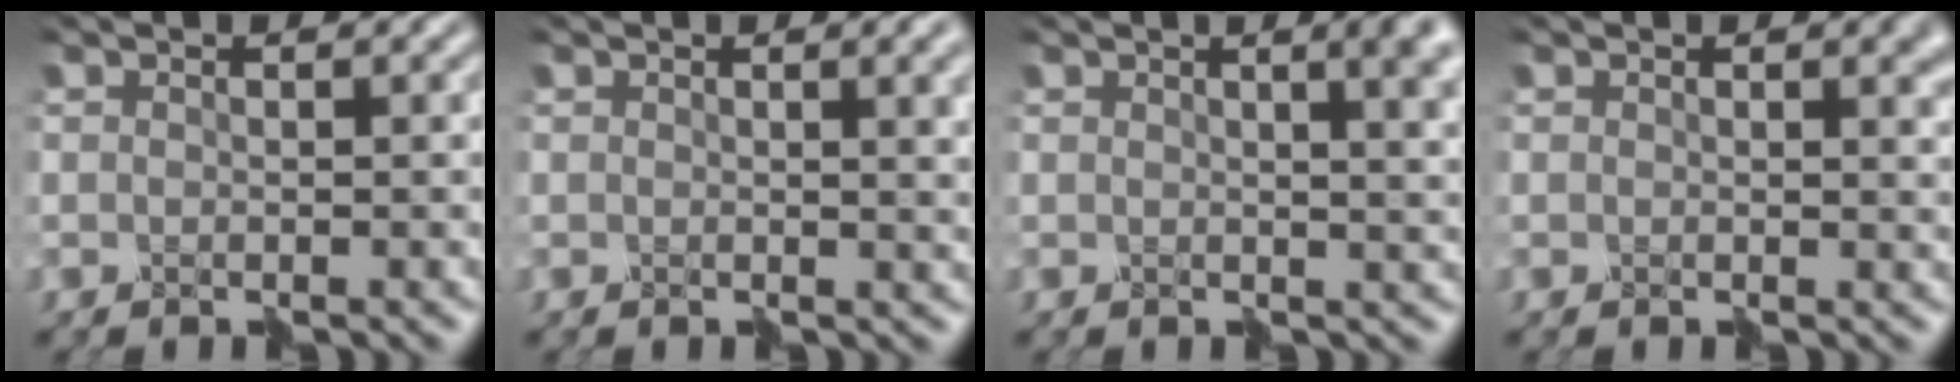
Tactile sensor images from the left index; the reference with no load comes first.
{"total": 5.8, "force": [1.8, 2.7, 4.9], "torque": [-0.031, 0.008, 0.026]}
{"total": 8.0, "force": [2.8, 4.1, 6.4], "torque": [-0.033, 0.033, 0.020]}
{"total": 3.9, "force": [1.6, 1.8, 3.1], "torque": [-0.024, 0.002, 0.026]}